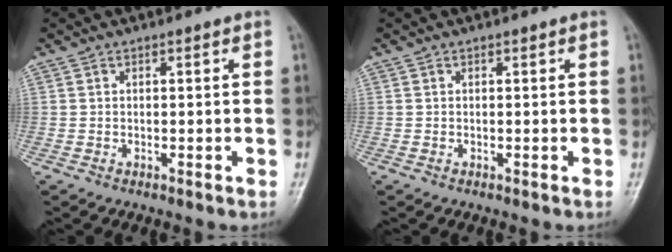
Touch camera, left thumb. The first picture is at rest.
{"total": 0.0}